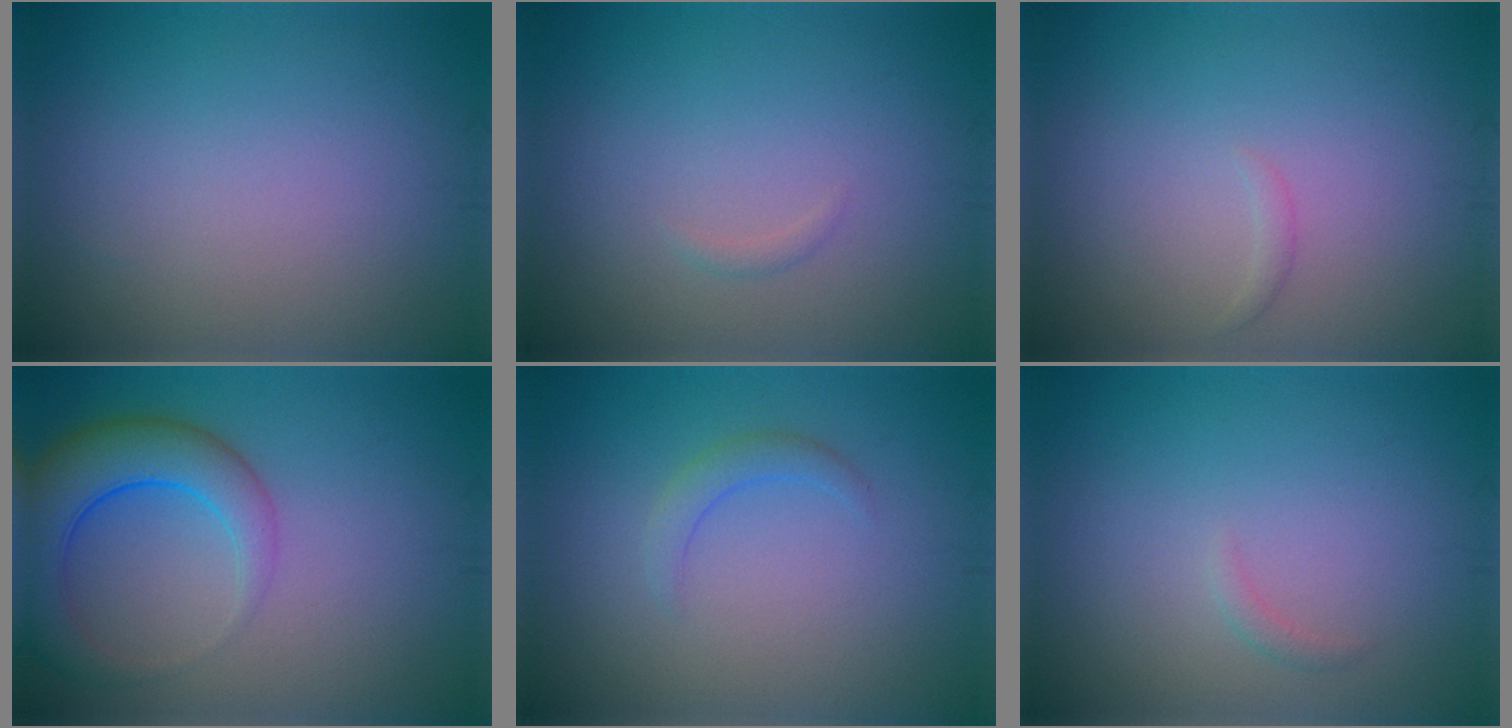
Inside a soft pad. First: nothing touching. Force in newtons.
{"total": 0.5, "press": 0.5, "slide": 0.0}
{"total": 0.6, "press": 0.6, "slide": 0.1}
{"total": 6.0, "press": 6.0, "slide": 0.4}
{"total": 1.4, "press": 1.4, "slide": 0.0}
{"total": 0.7, "press": 0.7, "slide": 0.1}